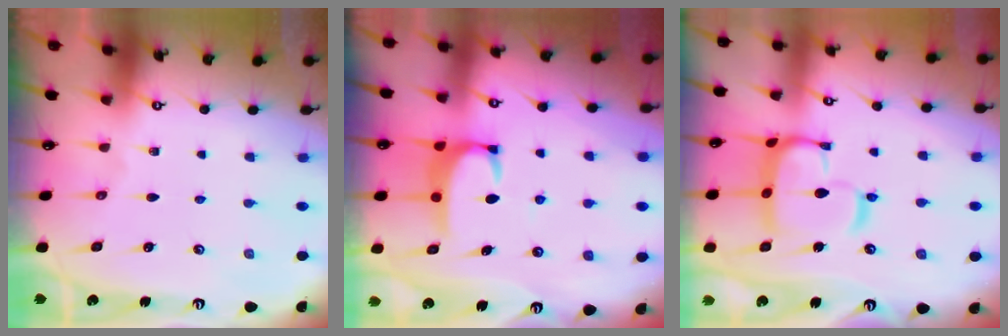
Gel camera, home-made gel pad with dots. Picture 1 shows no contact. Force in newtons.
{"total": 2.9, "press": 2.9, "slide": 0.4}
{"total": 12.5, "press": 12.4, "slide": 1.3}